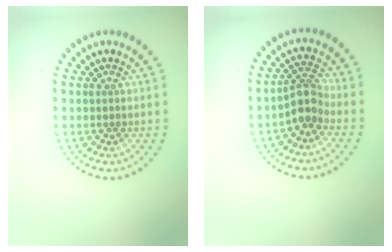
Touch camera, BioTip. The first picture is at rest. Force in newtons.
{"total": 2.6, "press": 2.0, "slide": 1.6}